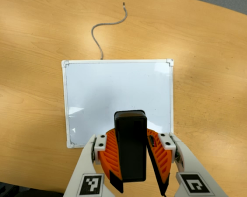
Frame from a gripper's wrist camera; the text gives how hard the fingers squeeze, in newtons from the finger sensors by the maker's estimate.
{"total": 8.3, "left": 9.1, "right": 7.5}